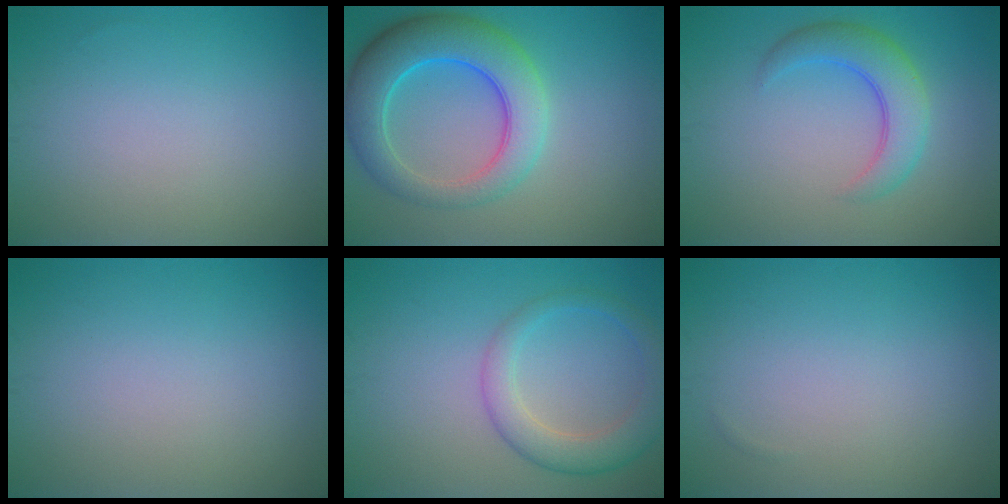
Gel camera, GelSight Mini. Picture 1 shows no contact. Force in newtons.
{"total": 7.9, "press": 7.9, "slide": 0.3}
{"total": 4.4, "press": 4.4, "slide": 0.3}
{"total": 0.0}
{"total": 4.0, "press": 4.0, "slide": 0.2}
{"total": 0.0}